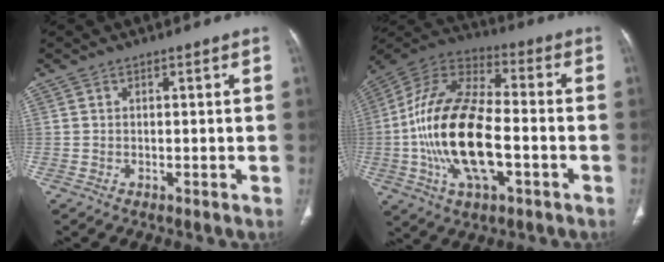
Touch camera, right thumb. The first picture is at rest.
{"total": 21.6, "force": [-3.8, 10.4, 18.6], "torque": [-0.365, 0.027, -0.068]}